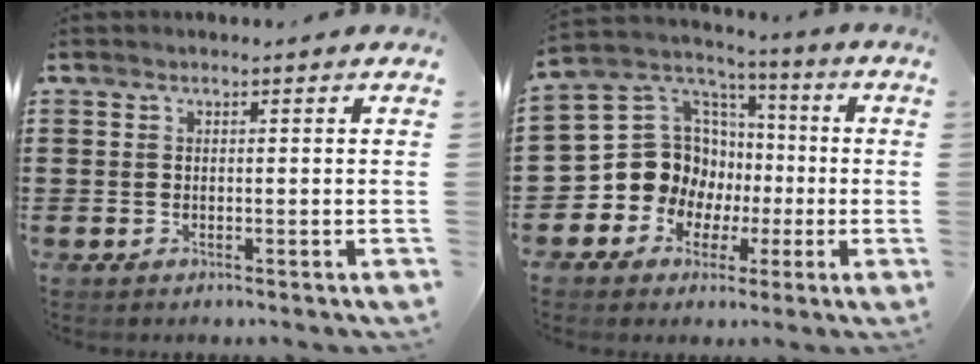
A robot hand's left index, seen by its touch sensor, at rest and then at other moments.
{"total": 12.5, "force": [-0.9, 11.6, 4.5], "torque": [-0.136, -0.013, -0.007]}